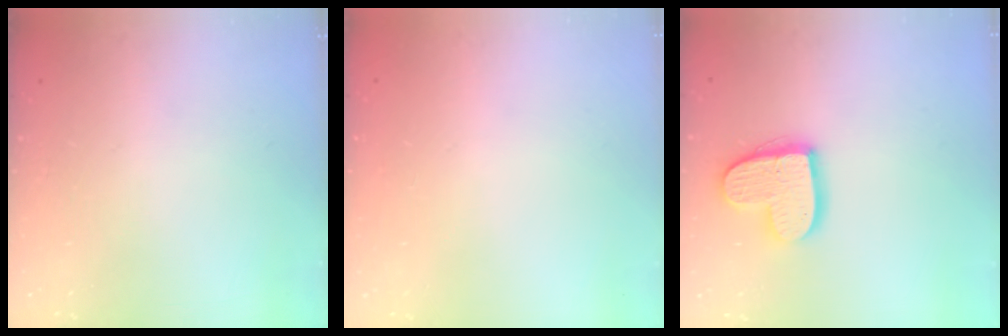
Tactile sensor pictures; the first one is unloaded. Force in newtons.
{"total": 0.0}
{"total": 13.2, "press": 13.1, "slide": 0.7}